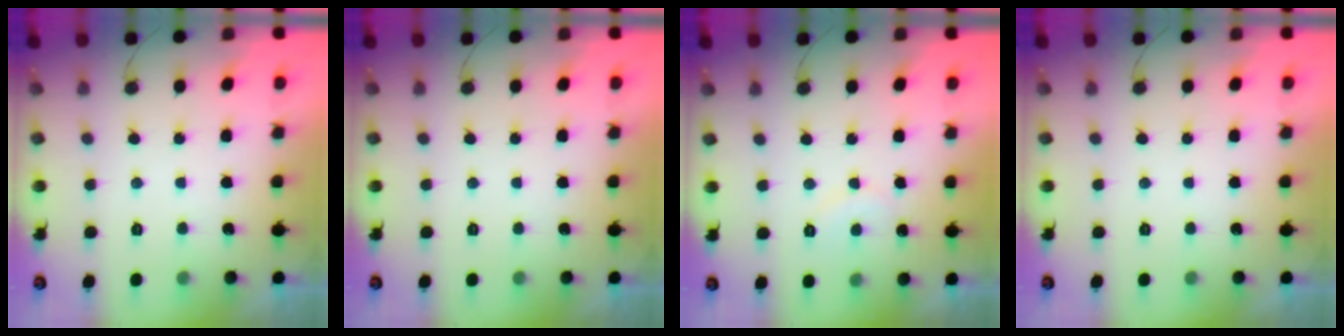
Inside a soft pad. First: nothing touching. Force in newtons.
{"total": 0.0}
{"total": 6.5, "press": 6.4, "slide": 0.6}
{"total": 0.0}